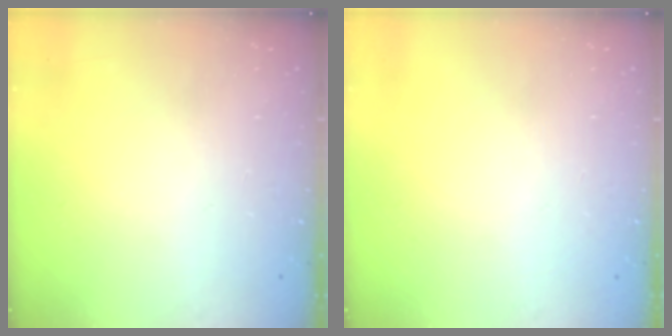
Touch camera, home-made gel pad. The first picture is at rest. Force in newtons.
{"total": 0.0}